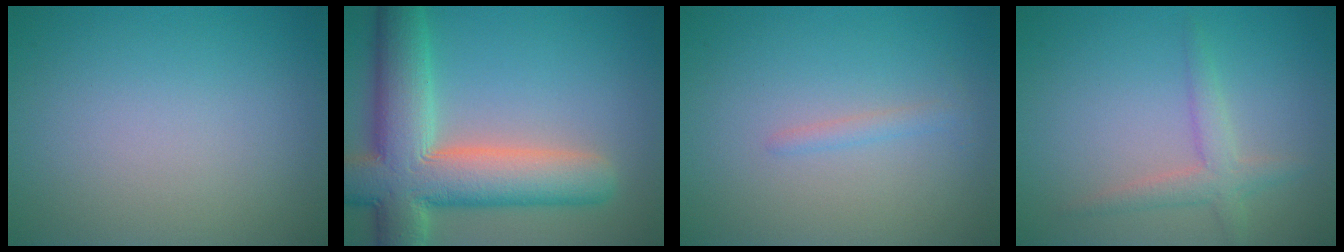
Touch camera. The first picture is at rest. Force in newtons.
{"total": 11.1, "press": 11.0, "slide": 1.0}
{"total": 1.0, "press": 1.0, "slide": 0.0}
{"total": 2.5, "press": 2.5, "slide": 0.1}